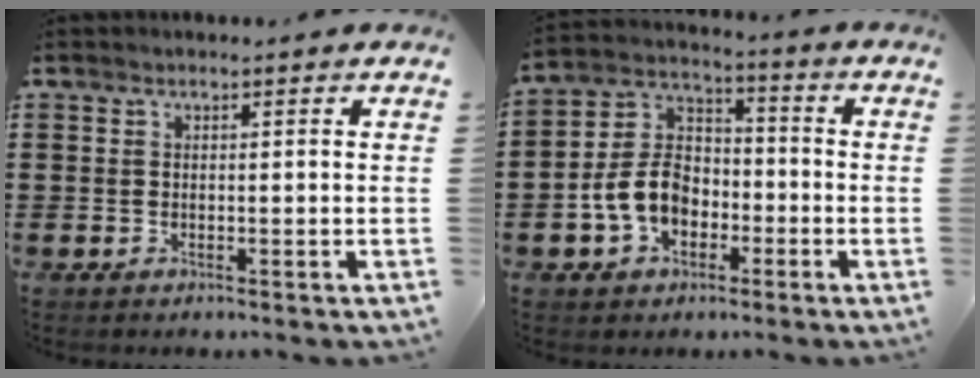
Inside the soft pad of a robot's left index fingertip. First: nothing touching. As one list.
[{"total": 8.4, "force": [-3.0, 6.2, 4.8], "torque": [-0.133, 0.010, -0.064]}]